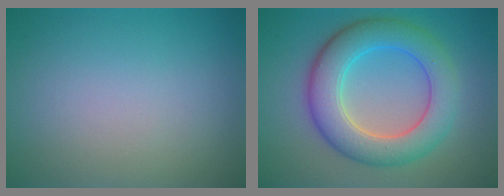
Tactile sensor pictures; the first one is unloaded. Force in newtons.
{"total": 7.4, "press": 7.4, "slide": 0.1}